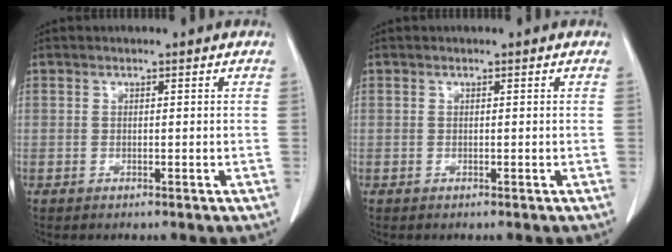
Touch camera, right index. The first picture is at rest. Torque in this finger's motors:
{"motor_torque": [0.00, 0.00, 0.00, 0.00]}